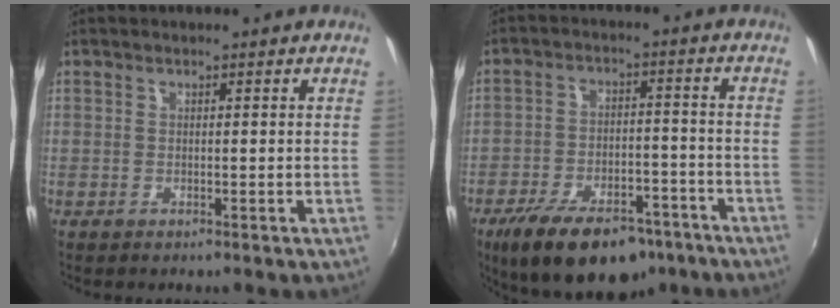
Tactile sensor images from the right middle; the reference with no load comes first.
{"total": 18.3, "force": [-12.7, 8.2, 10.3], "torque": [-0.195, -0.017, -0.184]}